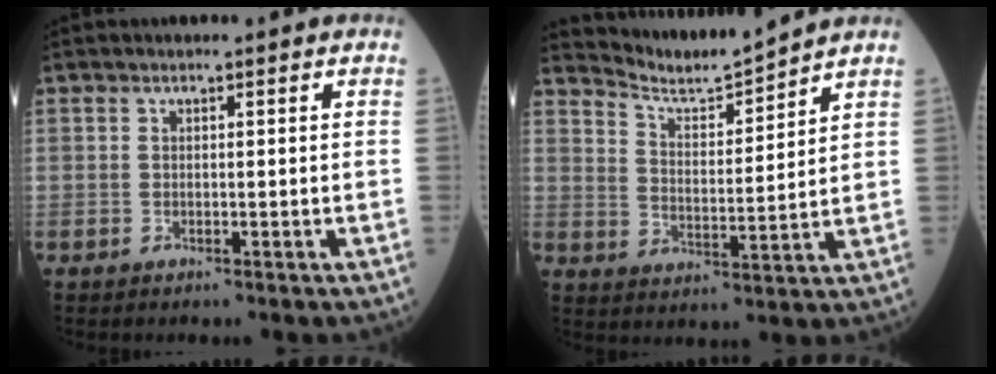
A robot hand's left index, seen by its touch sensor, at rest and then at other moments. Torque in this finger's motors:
{"motor_torque": [-0.07, -0.38, -0.39, -0.06]}